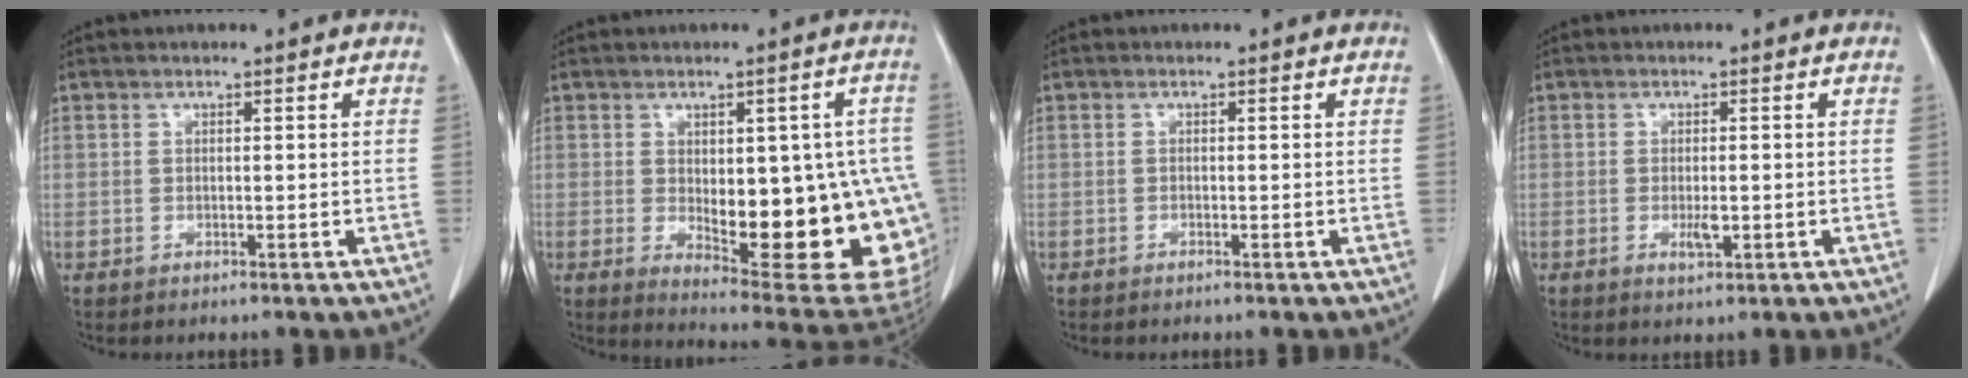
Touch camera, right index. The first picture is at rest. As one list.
[{"total": 20.3, "force": [-2.8, 6.8, 19.0], "torque": [-0.170, 0.014, -0.002]}, {"total": 0.0}, {"total": 2.1, "force": [-0.4, 0.7, 2.0], "torque": [-0.036, -0.001, -0.001]}]